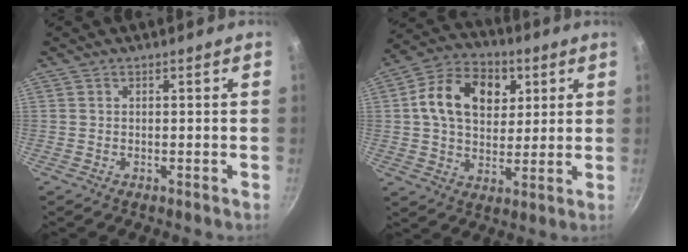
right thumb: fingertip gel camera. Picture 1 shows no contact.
{"total": 15.4, "force": [3.8, 10.9, 10.2], "torque": [-0.147, 0.005, 0.059]}